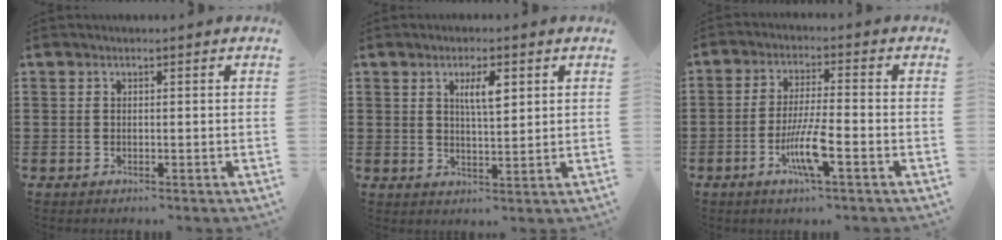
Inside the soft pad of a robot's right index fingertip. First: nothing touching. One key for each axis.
{"total": 4.3, "fx": 1.7, "fy": 1.2, "fz": 3.7, "tx": -0.070, "ty": 0.005, "tz": 0.025}
{"total": 7.5, "fx": -3.0, "fy": 1.0, "fz": 6.8, "tx": -0.135, "ty": -0.013, "tz": -0.058}